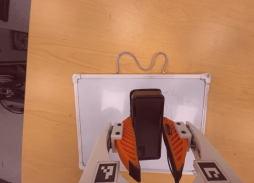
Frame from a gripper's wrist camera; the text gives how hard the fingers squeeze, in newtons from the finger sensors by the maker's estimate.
{"total": 7.2, "left": 6.3, "right": 8.2}